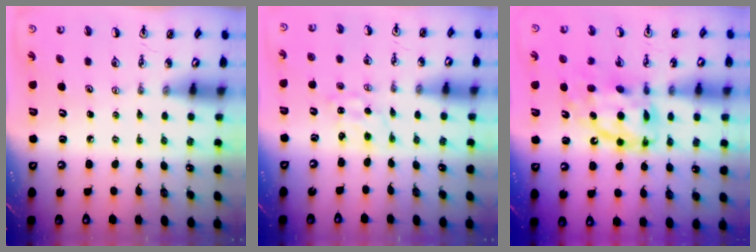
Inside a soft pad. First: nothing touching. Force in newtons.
{"total": 0.0}
{"total": 13.7, "press": 13.7, "slide": 1.3}